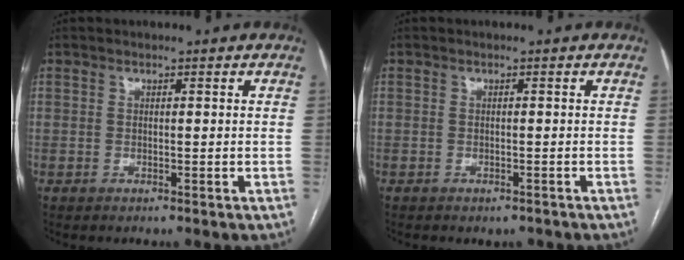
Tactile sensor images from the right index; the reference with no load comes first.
{"total": 2.0, "force": [-1.7, 1.0, 0.6], "torque": [-0.006, 0.000, -0.018]}